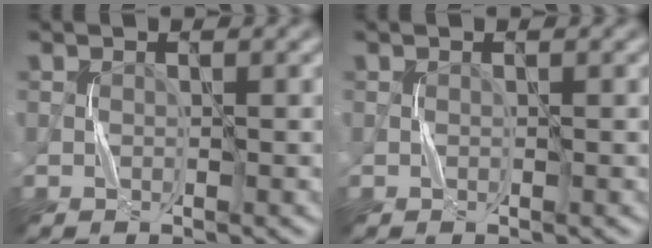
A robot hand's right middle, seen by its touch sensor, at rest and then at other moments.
{"total": 0.0}